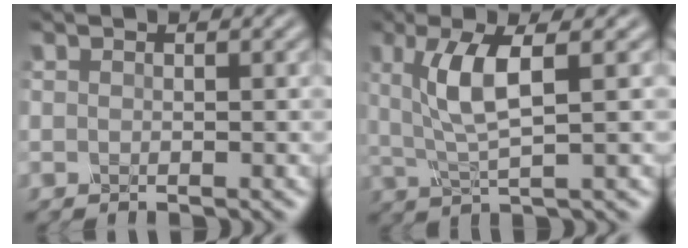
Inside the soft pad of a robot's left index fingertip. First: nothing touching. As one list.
[{"total": 4.8, "force": [1.3, 0.9, 4.6], "torque": [-0.097, 0.005, 0.030]}]